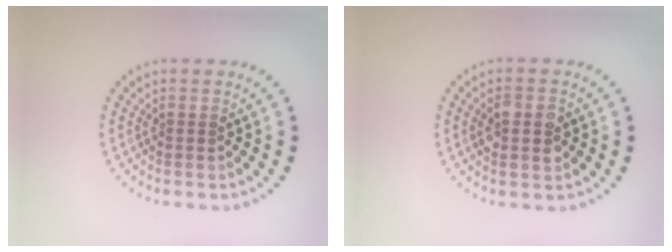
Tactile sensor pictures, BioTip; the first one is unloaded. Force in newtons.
{"total": 2.8, "press": 2.8, "slide": 0.2}